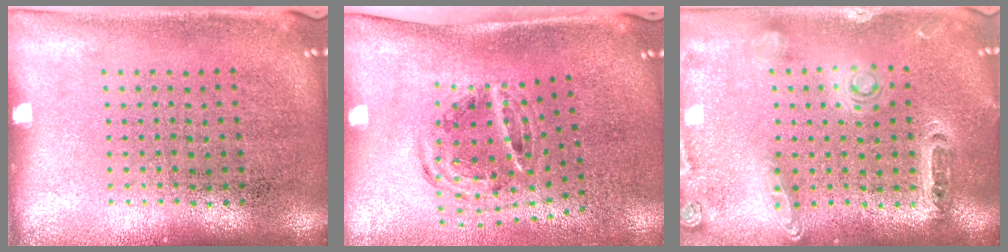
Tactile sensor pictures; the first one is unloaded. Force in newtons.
{"total": 1.2, "press": 1.0, "slide": 0.5}
{"total": 1.4, "press": 1.4, "slide": 0.3}